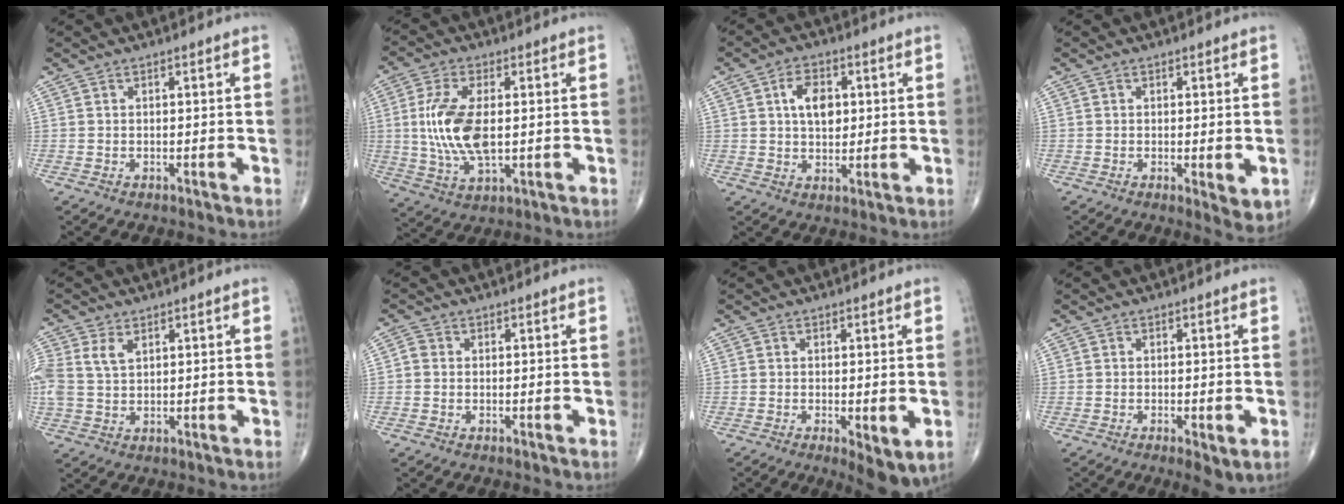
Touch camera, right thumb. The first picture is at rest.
{"total": 12.2, "force": [0.5, 5.7, 10.8], "torque": [-0.227, -0.008, 0.013]}
{"total": 7.0, "force": [1.7, 4.4, 5.2], "torque": [-0.067, -0.003, 0.027]}
{"total": 3.9, "force": [-0.8, 1.3, 3.6], "torque": [-0.049, -0.012, -0.007]}
{"total": 5.3, "force": [2.0, 3.2, 3.6], "torque": [-0.085, 0.004, 0.045]}
{"total": 1.3, "force": [-0.2, 1.1, 0.7], "torque": [-0.009, 0.002, -0.009]}
{"total": 6.2, "force": [-2.0, 1.9, 5.6], "torque": [-0.084, -0.019, -0.028]}
{"total": 4.2, "force": [-1.5, 1.2, 3.7], "torque": [-0.062, -0.010, -0.020]}